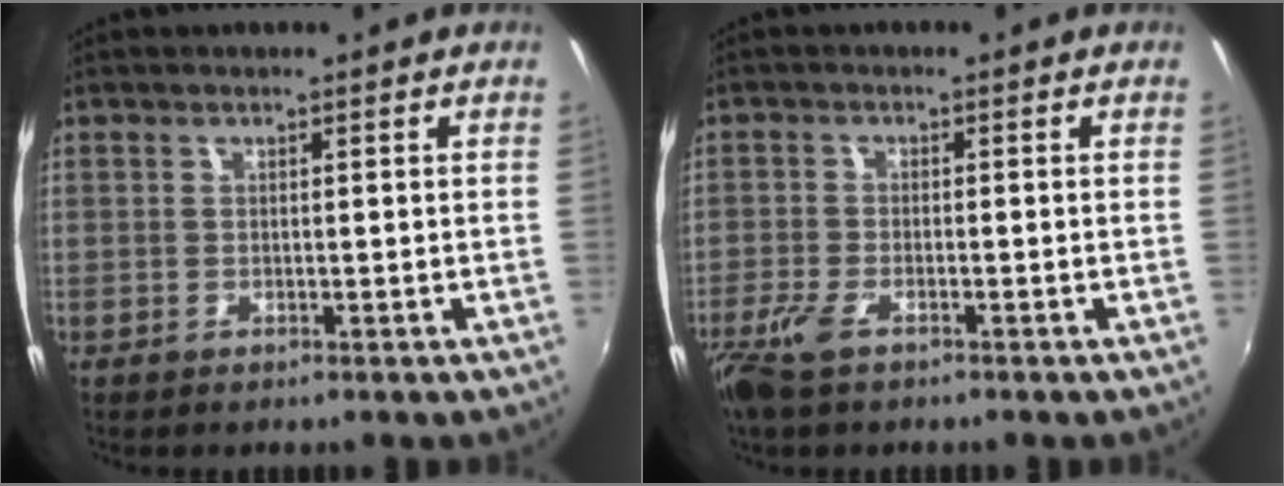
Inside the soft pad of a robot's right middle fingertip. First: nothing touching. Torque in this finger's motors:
{"motor_torque": [0.27, -0.25, 0.06, 0.02]}